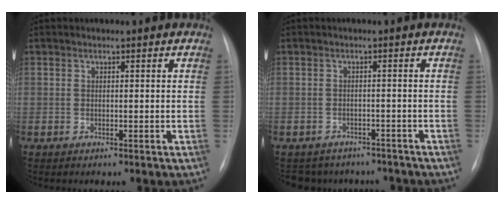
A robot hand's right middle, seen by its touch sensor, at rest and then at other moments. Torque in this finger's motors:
{"motor_torque": [0.17, -0.28, 0.05, 0.03]}